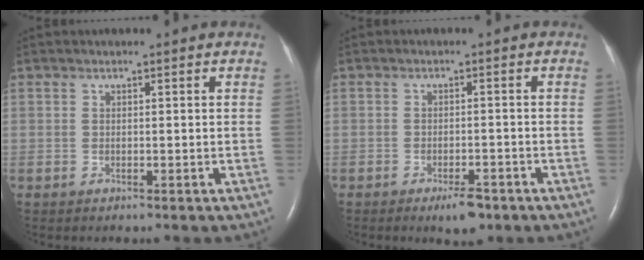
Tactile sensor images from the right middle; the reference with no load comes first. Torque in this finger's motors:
{"motor_torque": [0.64, -0.47, 0.15, 0.04]}